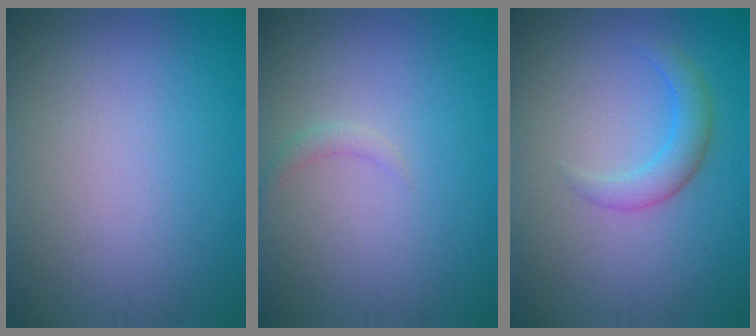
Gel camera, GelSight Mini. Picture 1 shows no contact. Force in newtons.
{"total": 0.9, "press": 0.9, "slide": 0.1}
{"total": 2.5, "press": 2.5, "slide": 0.0}